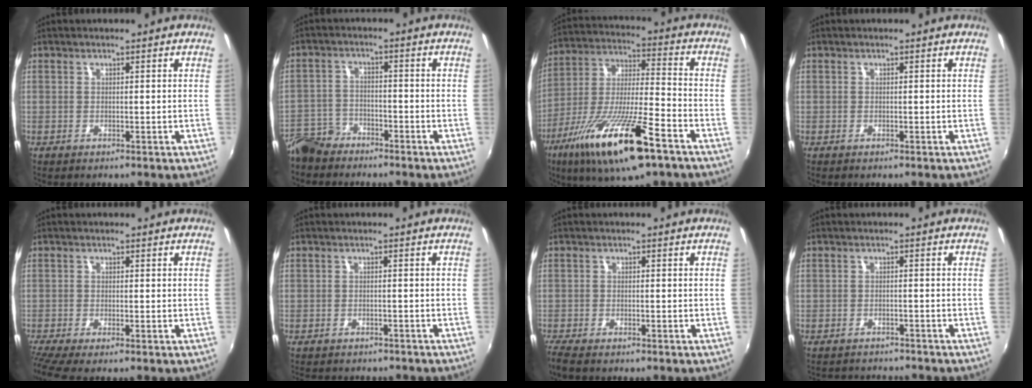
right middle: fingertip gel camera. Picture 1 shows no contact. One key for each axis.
{"total": 7.4, "fx": -6.1, "fy": 3.8, "fz": 1.7, "tx": -0.051, "ty": 0.005, "tz": -0.118}
{"total": 21.0, "fx": -11.5, "fy": 4.1, "fz": 17.0, "tx": -0.328, "ty": -0.051, "tz": -0.213}
{"total": 0.0}
{"total": 3.6, "fx": -2.7, "fy": -0.4, "fz": 2.4, "tx": -0.058, "ty": -0.022, "tz": -0.056}
{"total": 6.1, "fx": -5.4, "fy": 1.9, "fz": 2.1, "tx": -0.053, "ty": -0.017, "tz": -0.077}
{"total": 3.9, "fx": -3.3, "fy": 0.7, "fz": 1.9, "tx": -0.052, "ty": -0.018, "tz": -0.064}
{"total": 6.6, "fx": -6.2, "fy": 1.6, "fz": 1.5, "tx": -0.046, "ty": -0.010, "tz": -0.090}